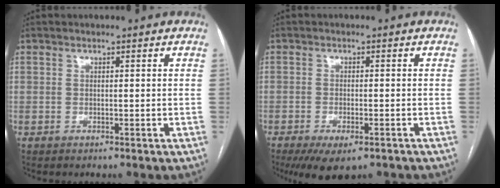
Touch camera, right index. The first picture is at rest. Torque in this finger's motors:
{"motor_torque": [1.59, -0.55, 0.42, 0.08]}